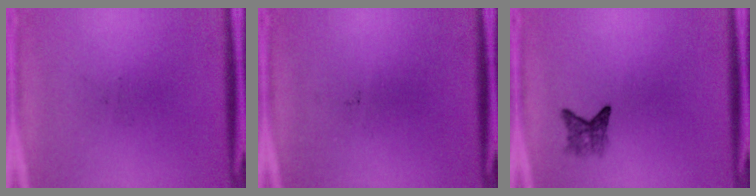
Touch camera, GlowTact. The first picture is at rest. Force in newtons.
{"total": 0.0}
{"total": 2.3}